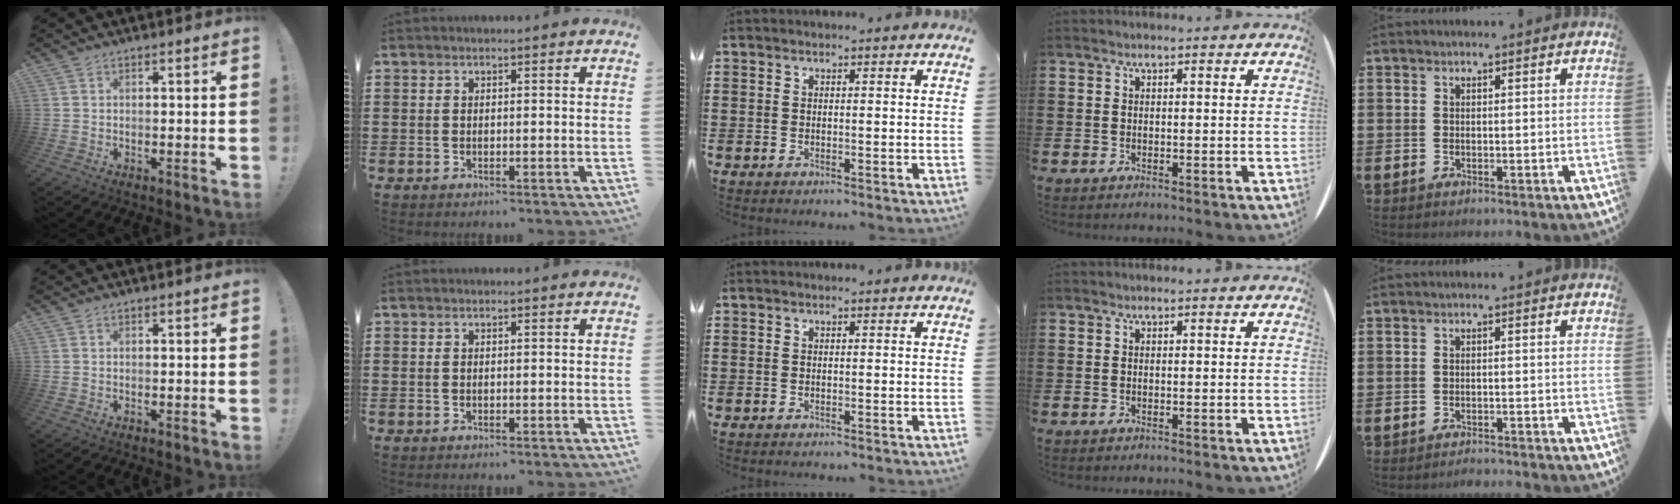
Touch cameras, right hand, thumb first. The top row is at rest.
{"little": {"total": 1.1, "force": [-1.1, -0.1, -0.1], "torque": [-0.001, 0.003, -0.023]}}